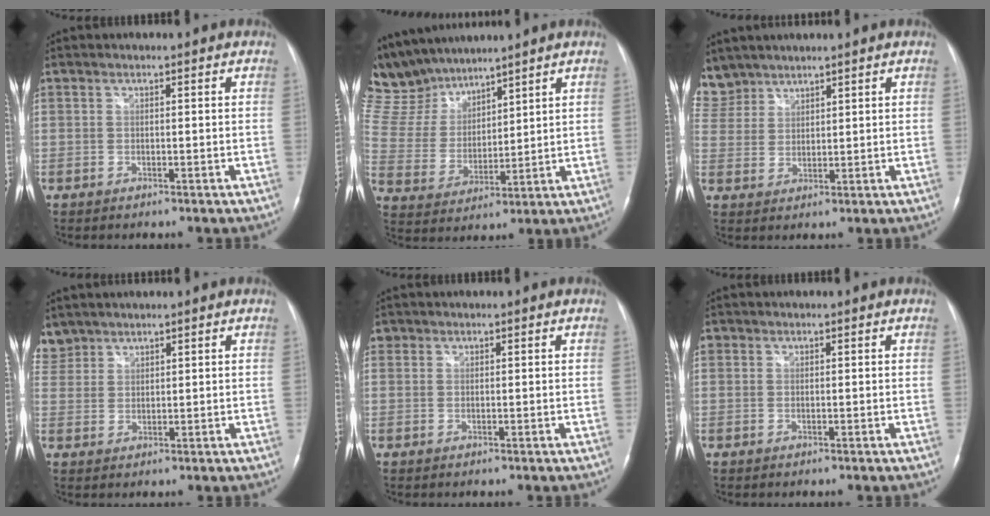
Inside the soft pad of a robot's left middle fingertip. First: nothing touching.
{"total": 12.3, "force": [11.3, 3.8, 2.9], "torque": [-0.079, 0.020, 0.233]}
{"total": 6.3, "force": [5.4, 3.2, -0.2], "torque": [0.005, 0.009, 0.117]}
{"total": 3.7, "force": [3.2, 1.8, -0.4], "torque": [0.012, 0.010, 0.066]}
{"total": 0.7, "force": [0.4, 0.6, 0.1], "torque": [0.007, 0.005, 0.004]}
{"total": 0.5, "force": [0.2, 0.5, 0.1], "torque": [0.002, 0.004, 0.002]}